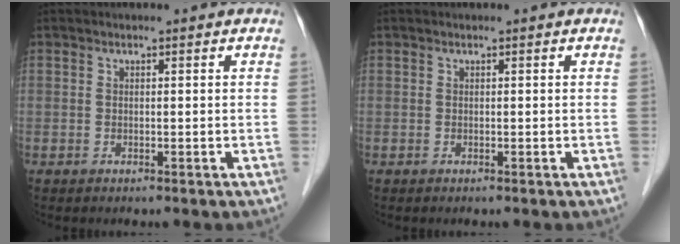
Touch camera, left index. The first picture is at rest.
{"total": 0.0}